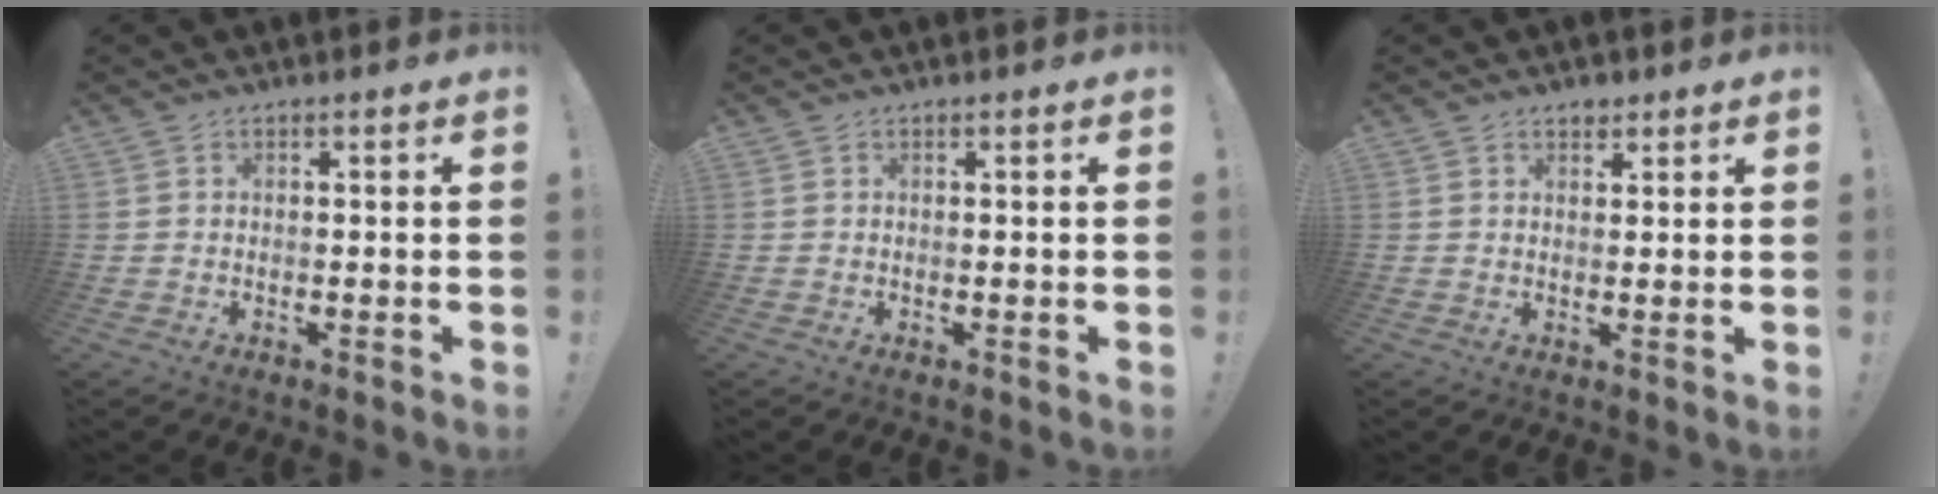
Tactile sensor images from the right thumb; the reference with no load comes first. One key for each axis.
{"total": 0.0}
{"total": 2.1, "fx": 1.6, "fy": 1.3, "fz": 0.5, "tx": 0.009, "ty": -0.010, "tz": 0.024}